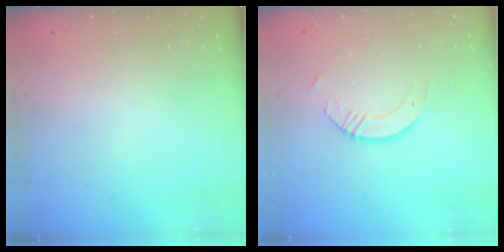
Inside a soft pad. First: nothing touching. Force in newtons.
{"total": 3.5, "press": 3.5, "slide": 0.4}